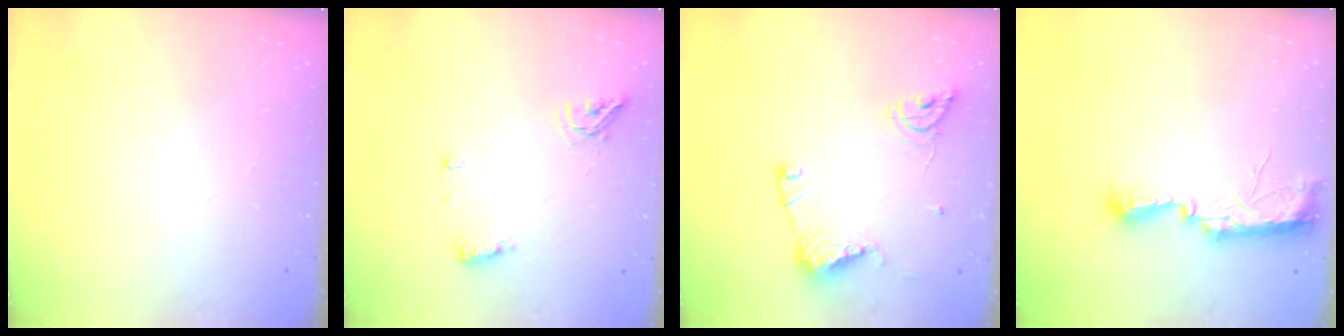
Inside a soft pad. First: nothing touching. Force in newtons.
{"total": 7.4, "press": 7.4, "slide": 1.0}
{"total": 13.4, "press": 13.3, "slide": 1.4}
{"total": 10.6, "press": 9.2, "slide": 5.3}